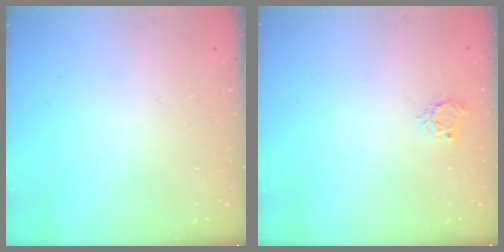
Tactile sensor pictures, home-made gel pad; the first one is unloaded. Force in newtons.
{"total": 4.6, "press": 4.6, "slide": 0.5}